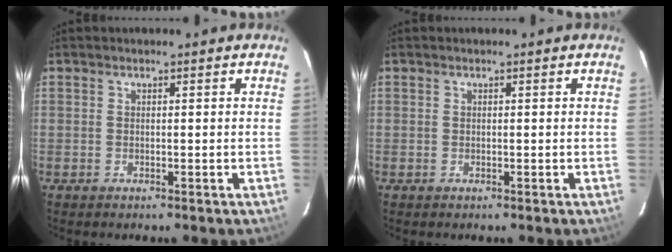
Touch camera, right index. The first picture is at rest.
{"total": 0.0}